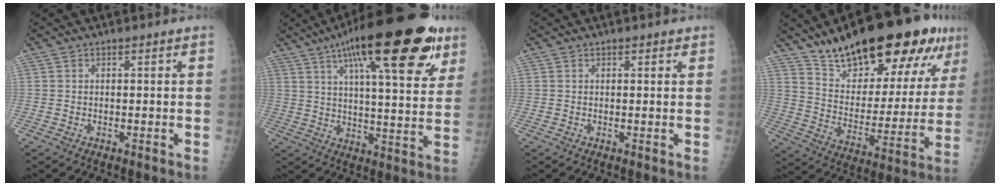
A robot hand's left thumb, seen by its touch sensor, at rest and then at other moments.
{"total": 26.6, "force": [14.1, 7.6, 21.2], "torque": [-0.299, -0.017, 0.208]}
{"total": 1.0, "force": [0.7, 0.5, 0.4], "torque": [0.002, -0.002, 0.004]}
{"total": 27.0, "force": [18.2, 9.2, 17.8], "torque": [-0.234, -0.064, 0.288]}